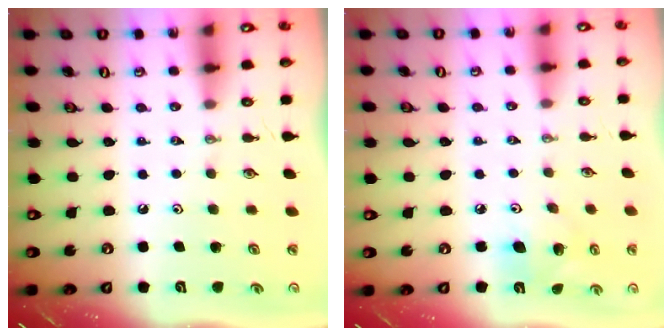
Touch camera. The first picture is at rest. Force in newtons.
{"total": 9.0, "press": 8.8, "slide": 1.4}